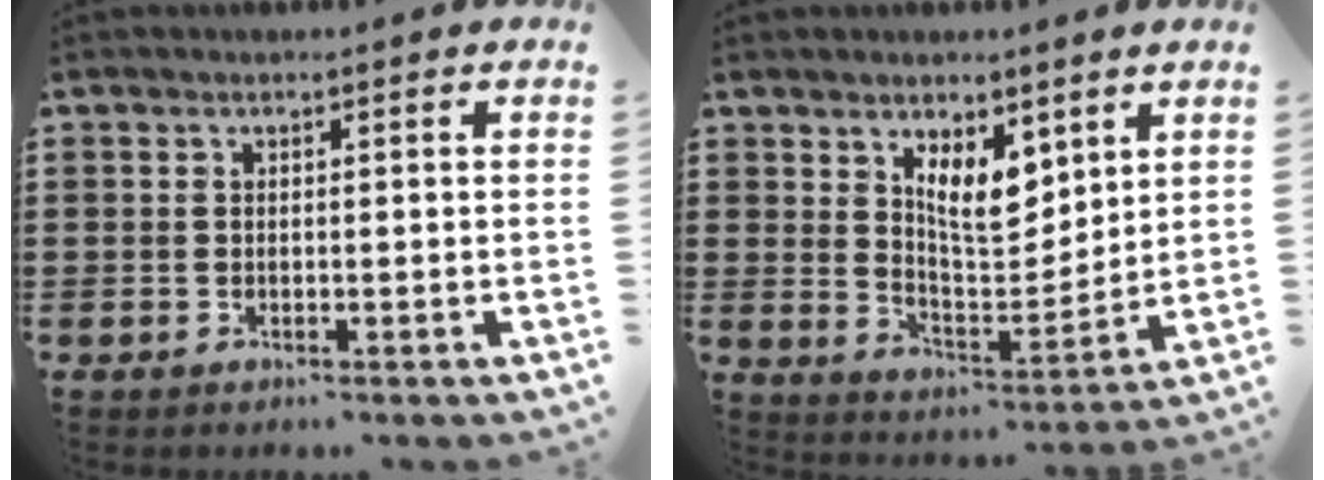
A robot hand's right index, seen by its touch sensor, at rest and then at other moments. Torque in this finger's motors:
{"motor_torque": [0.68, 0.56, 0.29, 0.06]}